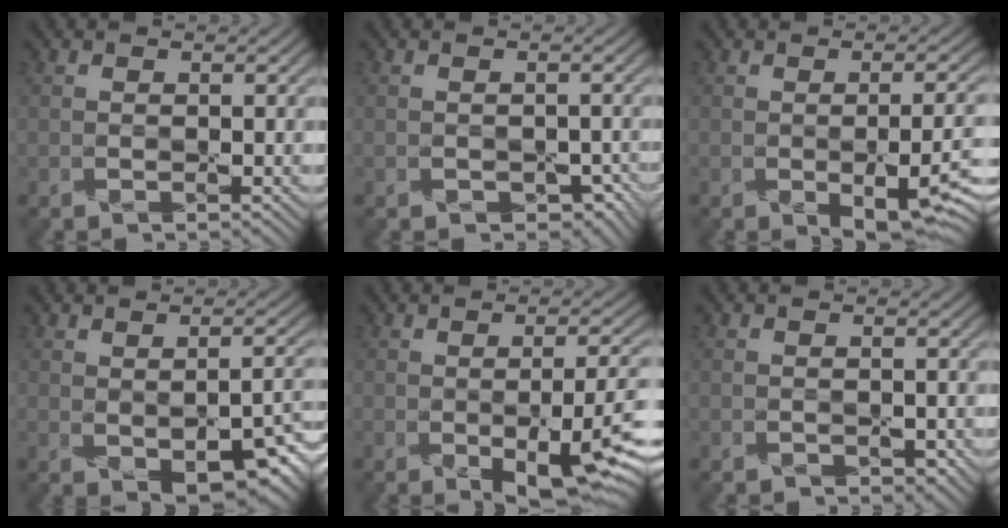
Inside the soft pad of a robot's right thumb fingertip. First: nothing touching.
{"total": 2.8, "force": [-1.4, 1.9, 1.4], "torque": [-0.021, -0.012, -0.011]}
{"total": 8.1, "force": [-1.9, 3.3, 7.2], "torque": [-0.098, -0.024, -0.001]}
{"total": 8.4, "force": [-2.2, 4.0, 7.1], "torque": [-0.101, -0.014, -0.015]}
{"total": 10.0, "force": [-2.2, 3.7, 9.0], "torque": [-0.126, -0.025, -0.012]}
{"total": 0.8, "force": [-0.6, 0.5, 0.3], "torque": [-0.006, -0.005, -0.007]}